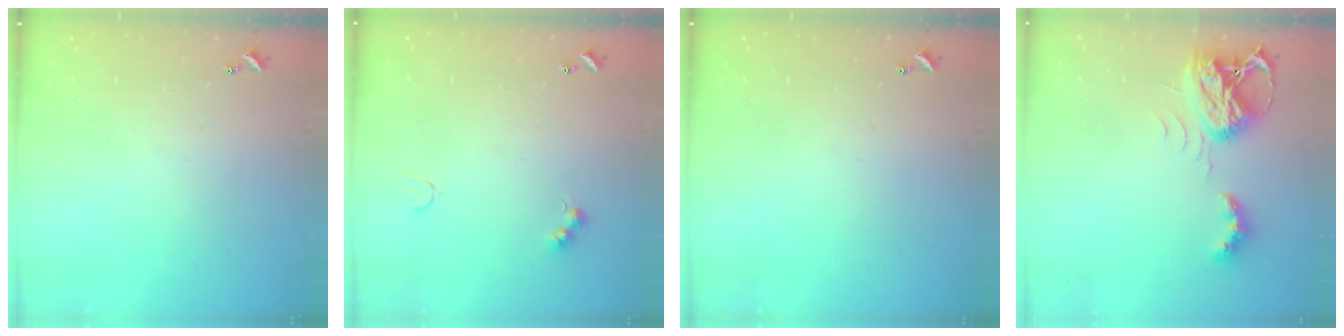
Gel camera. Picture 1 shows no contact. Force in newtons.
{"total": 4.0, "press": 3.9, "slide": 0.8}
{"total": 0.0}
{"total": 7.9, "press": 7.9, "slide": 0.8}